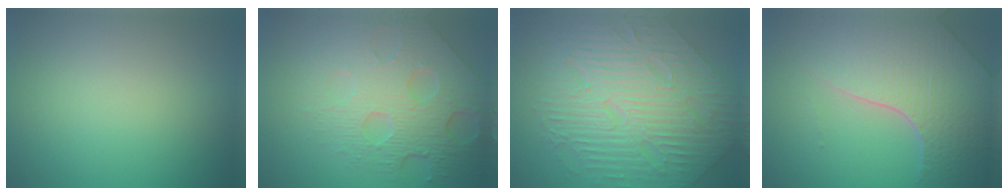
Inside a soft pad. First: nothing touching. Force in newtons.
{"total": 7.6, "press": 5.5, "slide": 5.3}
{"total": 10.4, "press": 7.1, "slide": 7.6}
{"total": 7.5, "press": 5.7, "slide": 4.9}